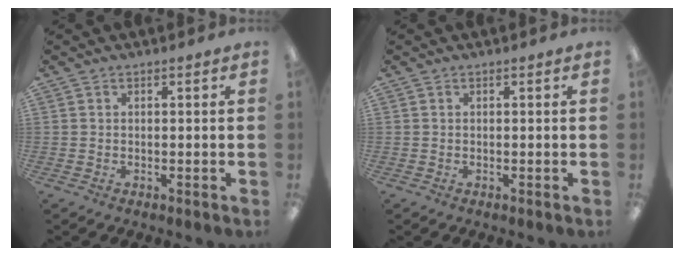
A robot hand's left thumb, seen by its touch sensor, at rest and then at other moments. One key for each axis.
{"total": 0.0}